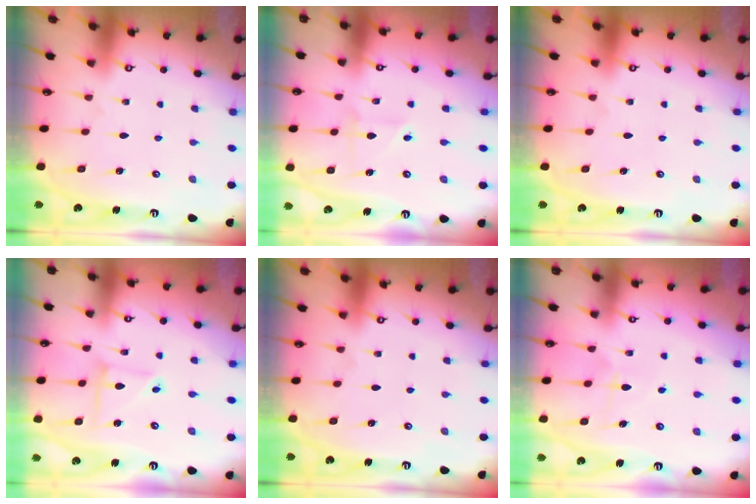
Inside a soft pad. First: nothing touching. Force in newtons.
{"total": 2.6, "press": 2.6, "slide": 0.3}
{"total": 0.0}
{"total": 6.1, "press": 6.0, "slide": 0.5}
{"total": 0.0}
{"total": 6.9, "press": 6.9, "slide": 0.6}